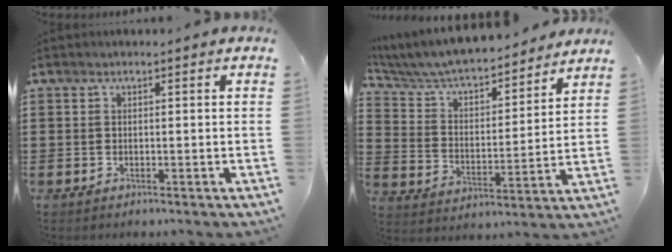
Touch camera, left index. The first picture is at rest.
{"total": 6.0, "force": [5.6, 1.1, 1.7], "torque": [-0.063, -0.045, 0.089]}